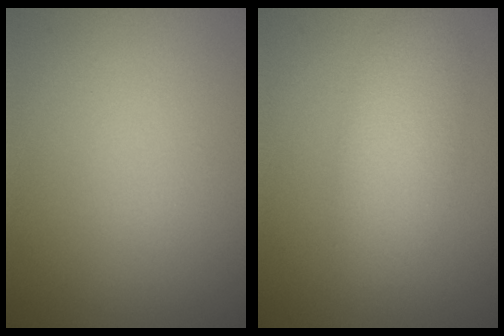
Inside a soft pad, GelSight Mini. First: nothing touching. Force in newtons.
{"total": 3.6, "press": 3.6, "slide": 0.1}